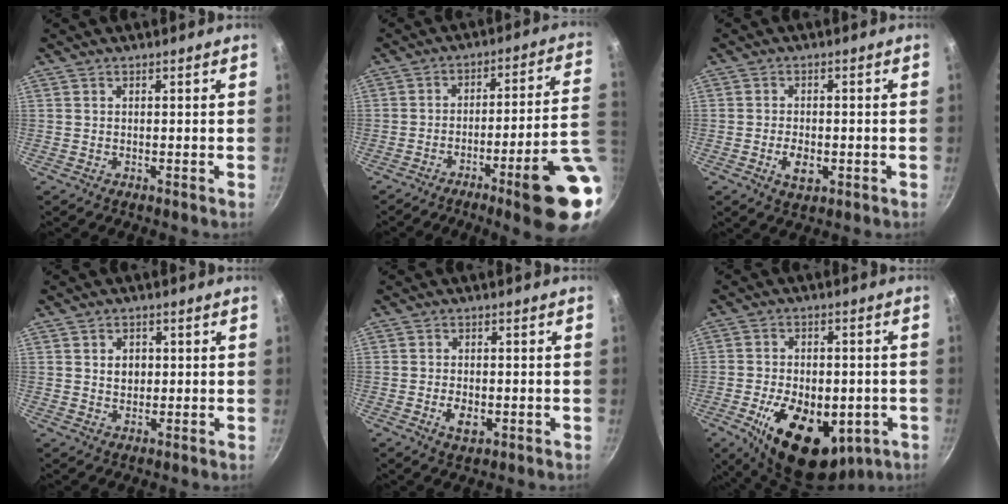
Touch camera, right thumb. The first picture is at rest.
{"total": 16.6, "force": [-5.2, 1.7, 15.7], "torque": [-0.200, 0.029, -0.069]}
{"total": 4.7, "force": [-1.4, 2.7, 3.6], "torque": [-0.062, 0.005, -0.019]}
{"total": 3.3, "force": [0.6, 2.7, 1.9], "torque": [-0.014, -0.001, 0.009]}
{"total": 4.2, "force": [-1.2, 2.4, 3.3], "torque": [-0.057, 0.004, -0.015]}
{"total": 19.7, "force": [-6.5, 11.6, 14.6], "torque": [-0.215, 0.002, -0.084]}